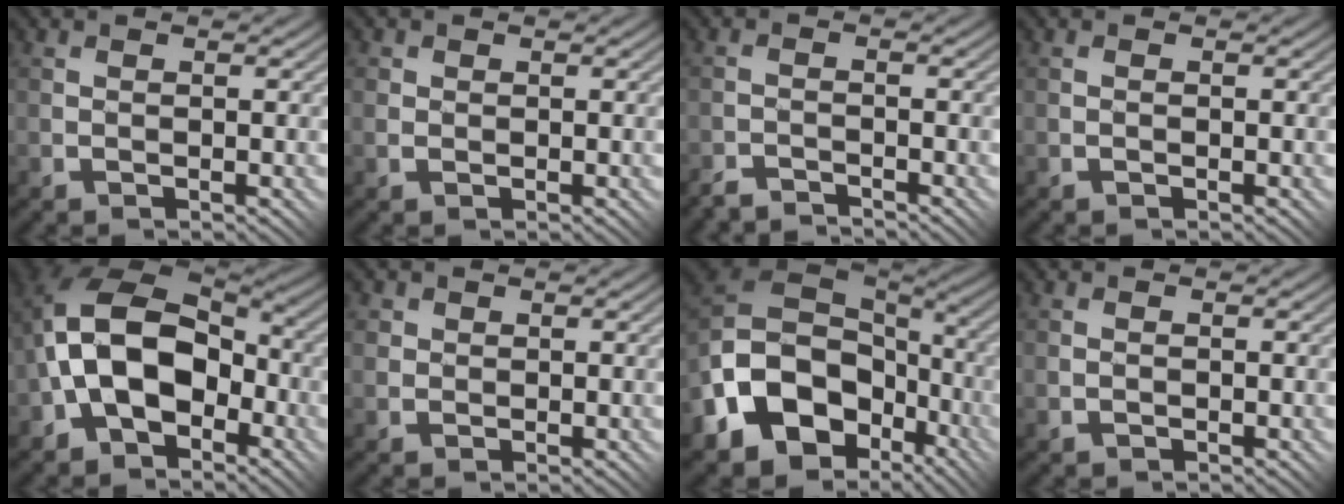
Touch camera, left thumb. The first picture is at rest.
{"total": 1.5, "force": [0.4, 1.4, 0.4], "torque": [-0.013, 0.007, 0.002]}
{"total": 2.6, "force": [-2.6, -0.2, 0.0], "torque": [0.002, 0.007, -0.057]}
{"total": 0.0}
{"total": 13.5, "force": [-2.8, 8.8, 9.8], "torque": [-0.188, -0.006, -0.054]}
{"total": 2.4, "force": [1.0, 2.1, 0.6], "torque": [-0.023, 0.010, 0.012]}
{"total": 16.4, "force": [-6.1, 12.6, 8.6], "torque": [-0.215, -0.018, -0.105]}
{"total": 0.6, "force": [-0.2, 0.4, 0.4], "torque": [-0.005, 0.002, -0.003]}